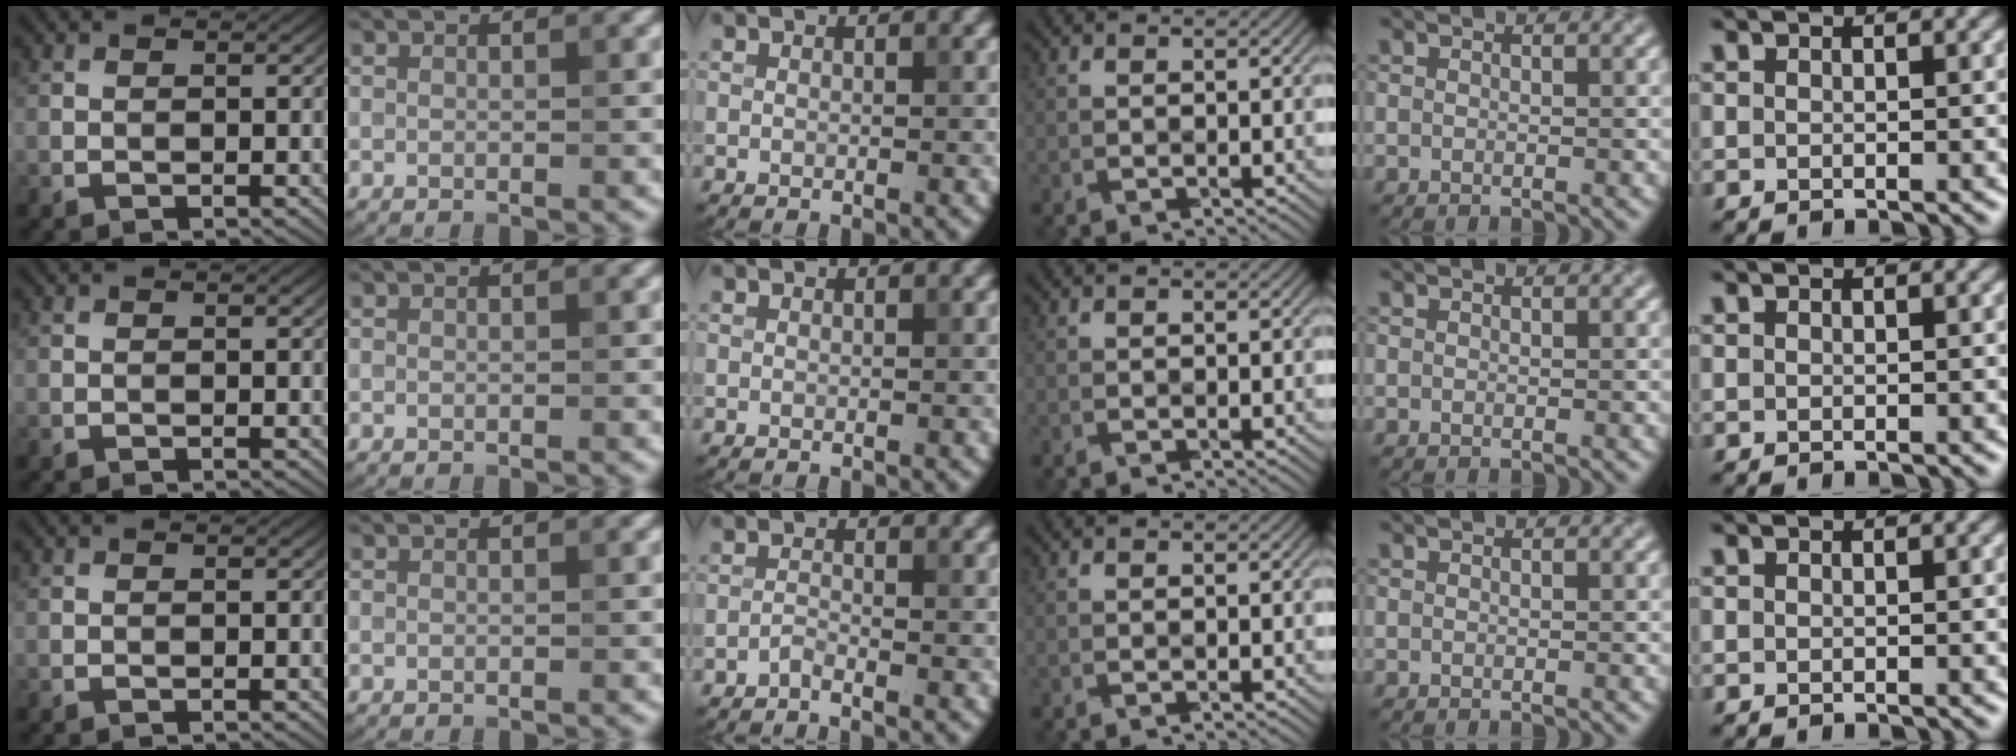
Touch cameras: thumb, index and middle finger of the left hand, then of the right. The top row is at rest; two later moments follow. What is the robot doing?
{"motion": "fold", "object": "aluminum foil"}